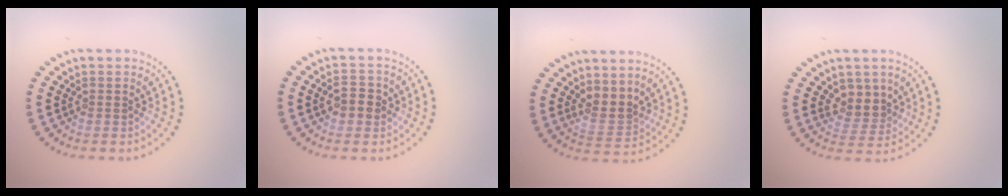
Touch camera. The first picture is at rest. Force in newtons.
{"total": 2.1, "press": 2.1, "slide": 0.2}
{"total": 2.5, "press": 2.1, "slide": 1.3}
{"total": 2.8, "press": 2.4, "slide": 1.5}